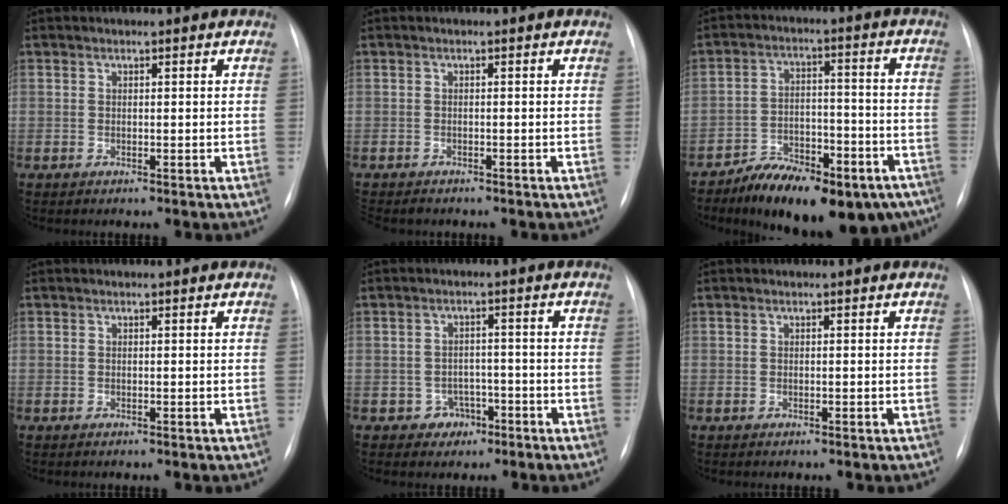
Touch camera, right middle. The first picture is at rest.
{"total": 3.7, "force": [-3.1, 1.4, 1.3], "torque": [-0.017, -0.006, -0.042]}
{"total": 18.5, "force": [-13.4, 7.4, 10.3], "torque": [-0.111, 0.037, -0.197]}
{"total": 0.0}
{"total": 3.2, "force": [-1.7, 2.7, 0.3], "torque": [0.006, 0.014, -0.020]}
{"total": 0.0}